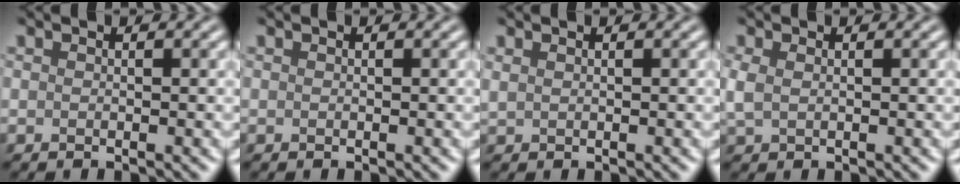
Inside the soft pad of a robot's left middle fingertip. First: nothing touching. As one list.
[{"total": 0.0}, {"total": 0.6, "force": [0.5, 0.2, 0.3], "torque": [-0.009, 0.002, 0.012]}, {"total": 1.6, "force": [0.3, 1.0, 1.1], "torque": [-0.032, 0.001, 0.008]}]